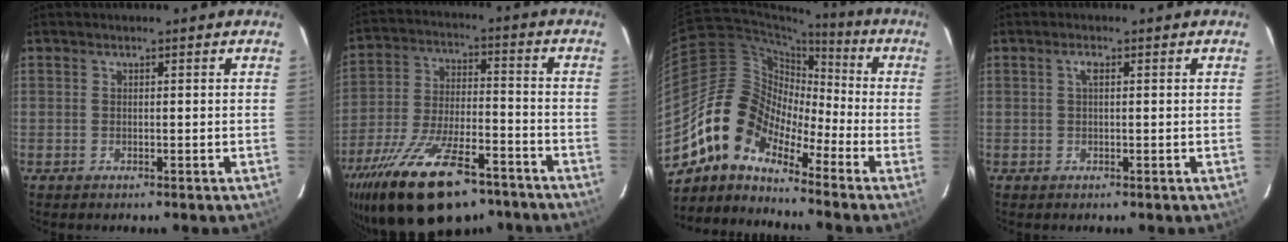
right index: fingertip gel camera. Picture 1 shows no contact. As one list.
[{"total": 23.0, "force": [-16.0, 9.0, 13.9], "torque": [-0.268, -0.033, -0.251]}, {"total": 11.5, "force": [-8.4, 6.1, 5.0], "torque": [-0.086, 0.030, -0.183]}, {"total": 1.3, "force": [0.3, 0.4, 1.2], "torque": [-0.023, 0.005, 0.004]}]